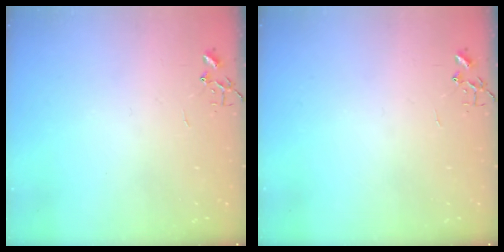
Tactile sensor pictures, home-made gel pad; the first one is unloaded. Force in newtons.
{"total": 0.0}